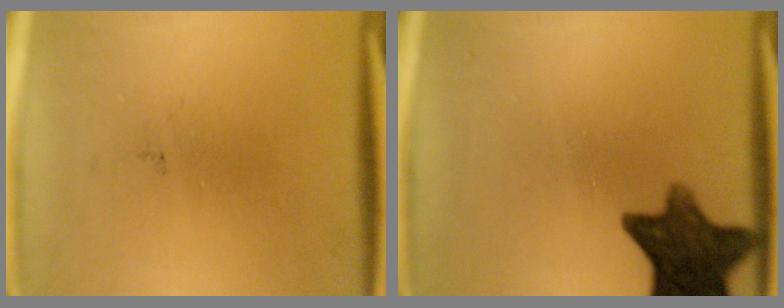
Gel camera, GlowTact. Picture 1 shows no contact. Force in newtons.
{"total": 11.9}